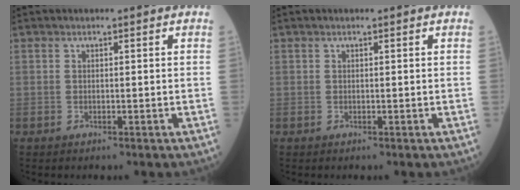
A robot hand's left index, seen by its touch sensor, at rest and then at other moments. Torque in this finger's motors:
{"motor_torque": [-0.82, 0.59, -0.77, -0.21]}